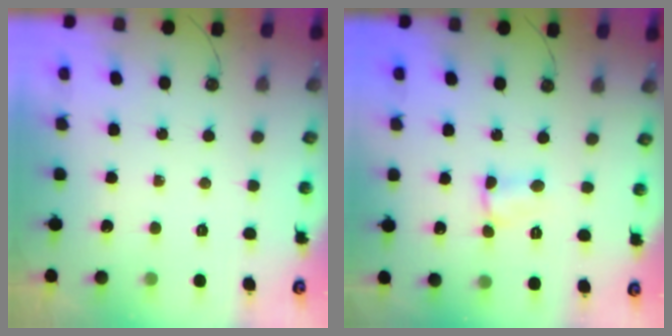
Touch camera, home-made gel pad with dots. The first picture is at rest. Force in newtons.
{"total": 2.3, "press": 2.3, "slide": 0.3}